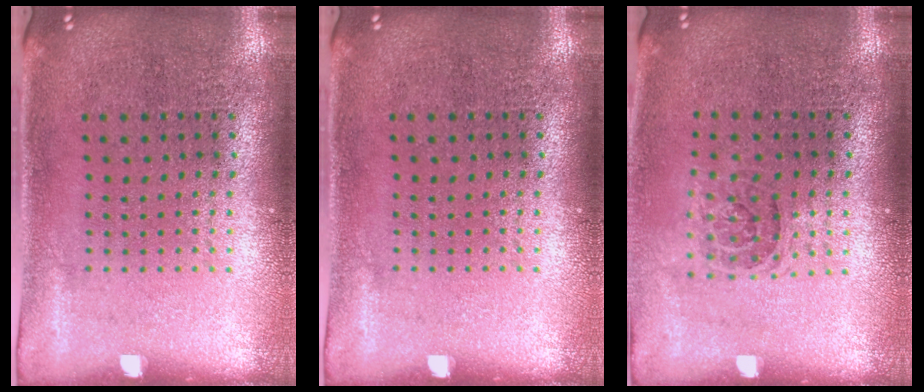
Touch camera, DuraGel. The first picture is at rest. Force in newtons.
{"total": 0.0}
{"total": 1.2, "press": 1.0, "slide": 0.7}